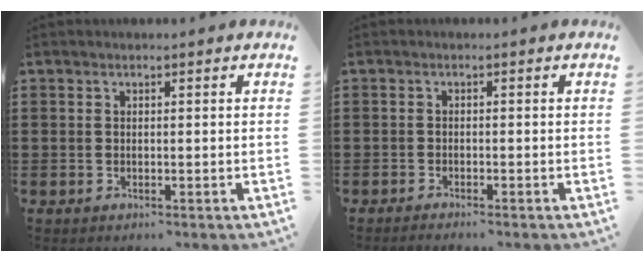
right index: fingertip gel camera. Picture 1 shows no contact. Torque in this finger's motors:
{"motor_torque": [0.97, 1.00, -0.34, -0.05]}